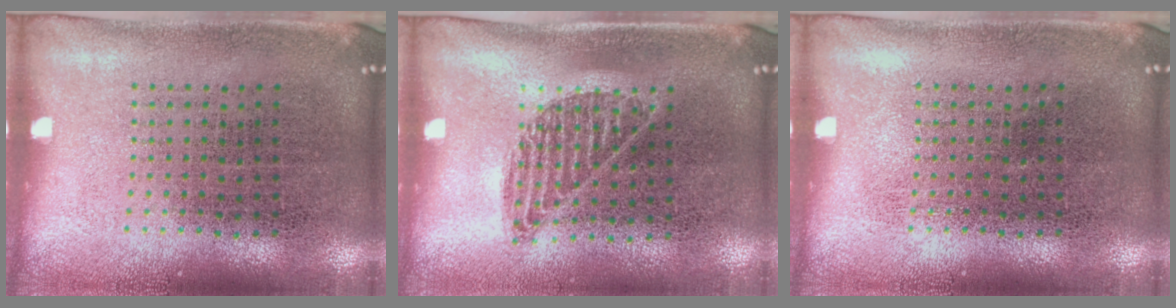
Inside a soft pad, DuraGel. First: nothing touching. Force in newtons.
{"total": 0.9, "press": 0.8, "slide": 0.4}
{"total": 0.0}